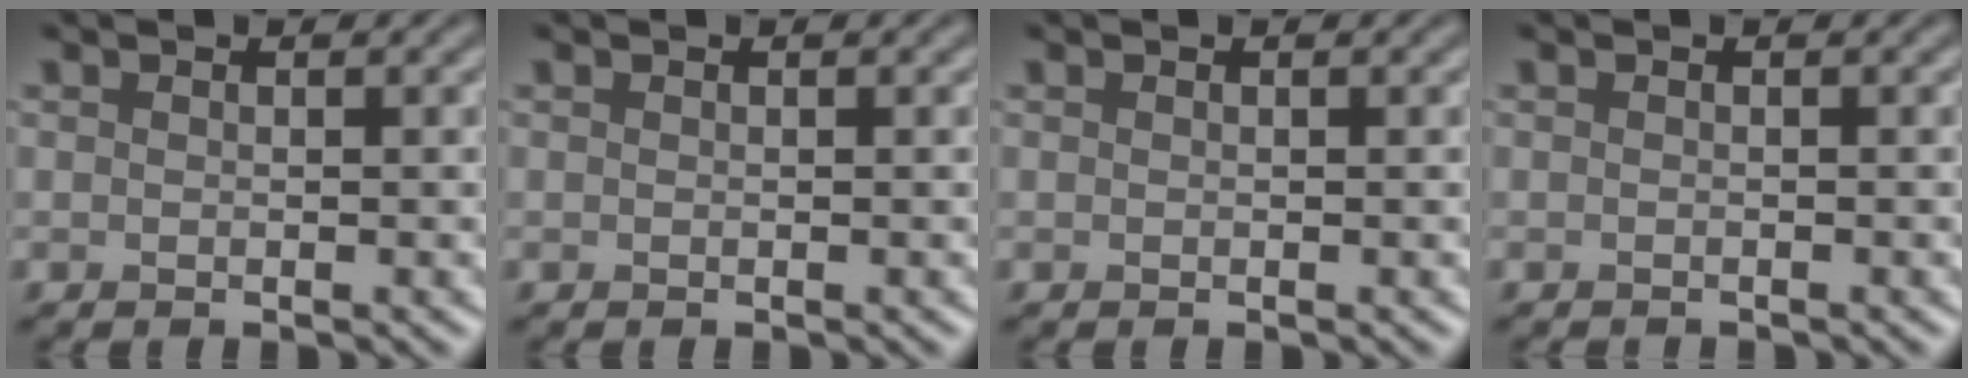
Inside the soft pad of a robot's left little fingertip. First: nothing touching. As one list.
[{"total": 0.0}, {"total": 0.0}, {"total": 0.6, "force": [-0.6, 0.0, 0.1], "torque": [0.002, -0.004, -0.011]}]